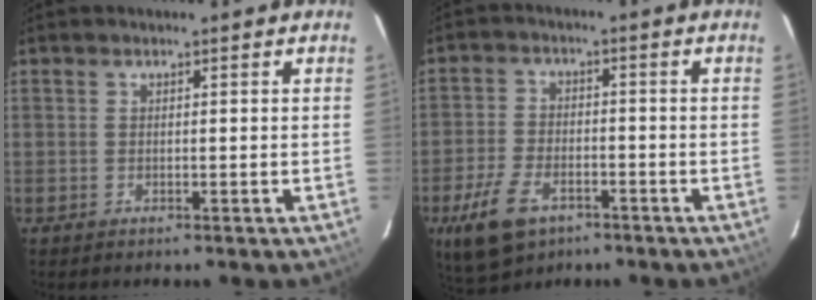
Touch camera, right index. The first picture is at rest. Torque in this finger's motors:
{"motor_torque": [0.68, -0.64, 0.35, 0.06]}